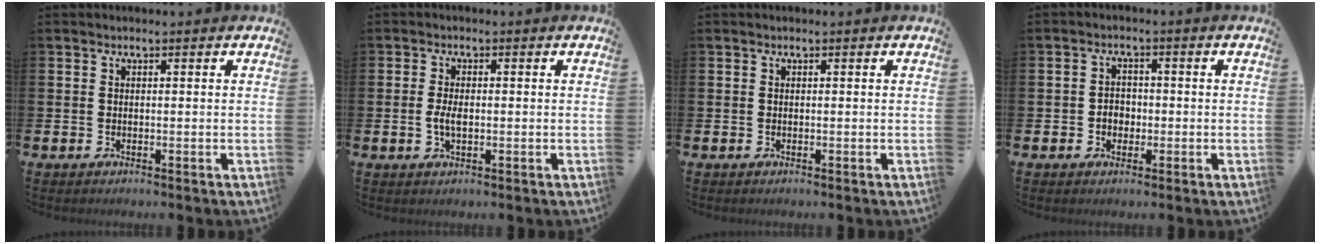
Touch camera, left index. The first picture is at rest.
{"total": 2.5, "force": [-0.3, 1.2, 2.2], "torque": [-0.036, 0.001, -0.007]}
{"total": 0.0}
{"total": 2.4, "force": [-0.6, 2.0, 1.1], "torque": [-0.011, 0.001, -0.019]}